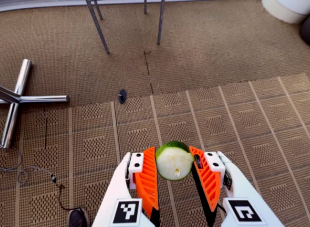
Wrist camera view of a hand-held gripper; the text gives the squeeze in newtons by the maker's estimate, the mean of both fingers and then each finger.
{"total": 9.1, "left": 8.5, "right": 9.7}